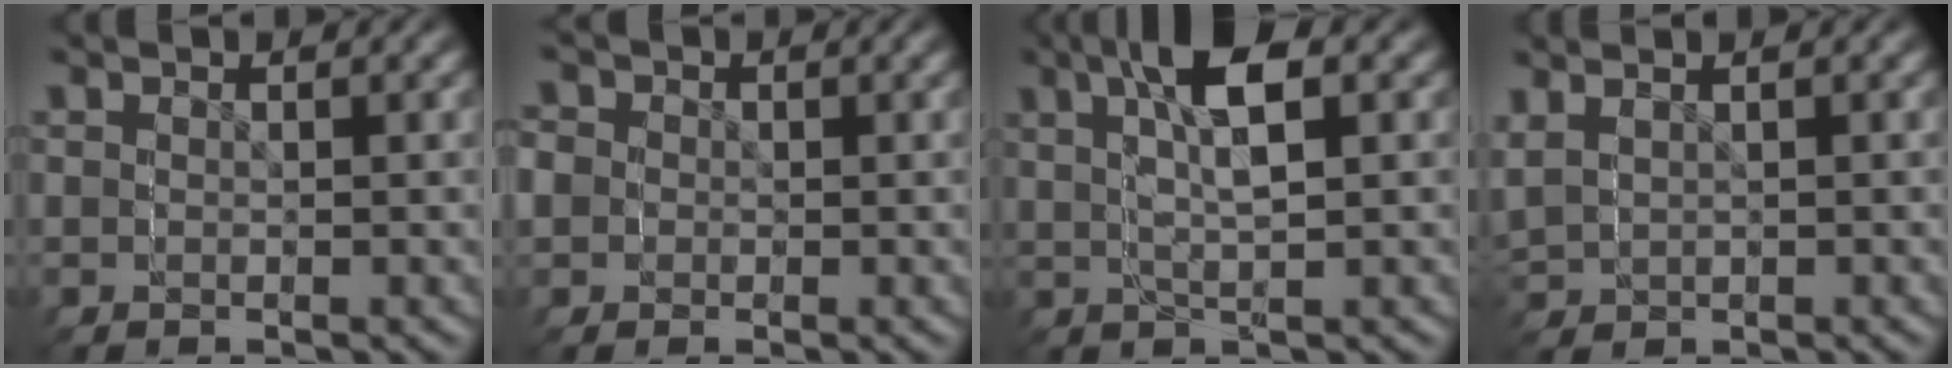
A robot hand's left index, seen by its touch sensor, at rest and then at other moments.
{"total": 4.0, "force": [0.4, 4.0, -0.1], "torque": [-0.011, -0.029, 0.012]}
{"total": 3.7, "force": [2.7, 0.5, 2.5], "torque": [-0.066, 0.015, 0.031]}
{"total": 1.6, "force": [0.4, 1.6, 0.2], "torque": [-0.035, -0.007, 0.016]}